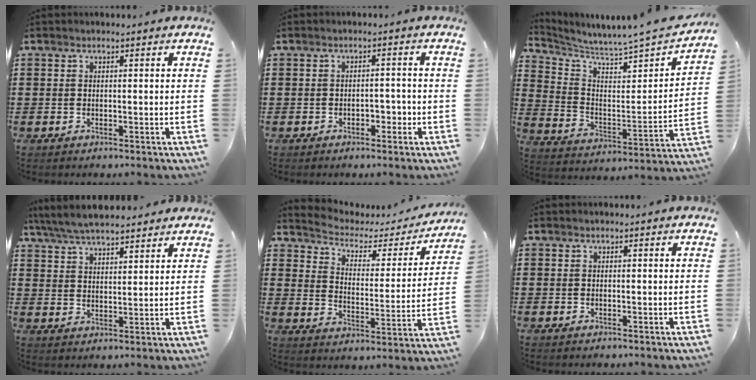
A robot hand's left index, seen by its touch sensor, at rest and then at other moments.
{"total": 2.4, "force": [-1.4, 1.1, 1.6], "torque": [-0.030, 0.004, -0.030]}
{"total": 3.8, "force": [3.5, 0.0, 1.4], "torque": [-0.051, -0.048, 0.049]}
{"total": 6.0, "force": [5.6, 1.0, 1.8], "torque": [-0.056, -0.015, 0.102]}
{"total": 2.9, "force": [2.3, 1.4, 0.9], "torque": [-0.038, -0.022, 0.030]}
{"total": 0.0}